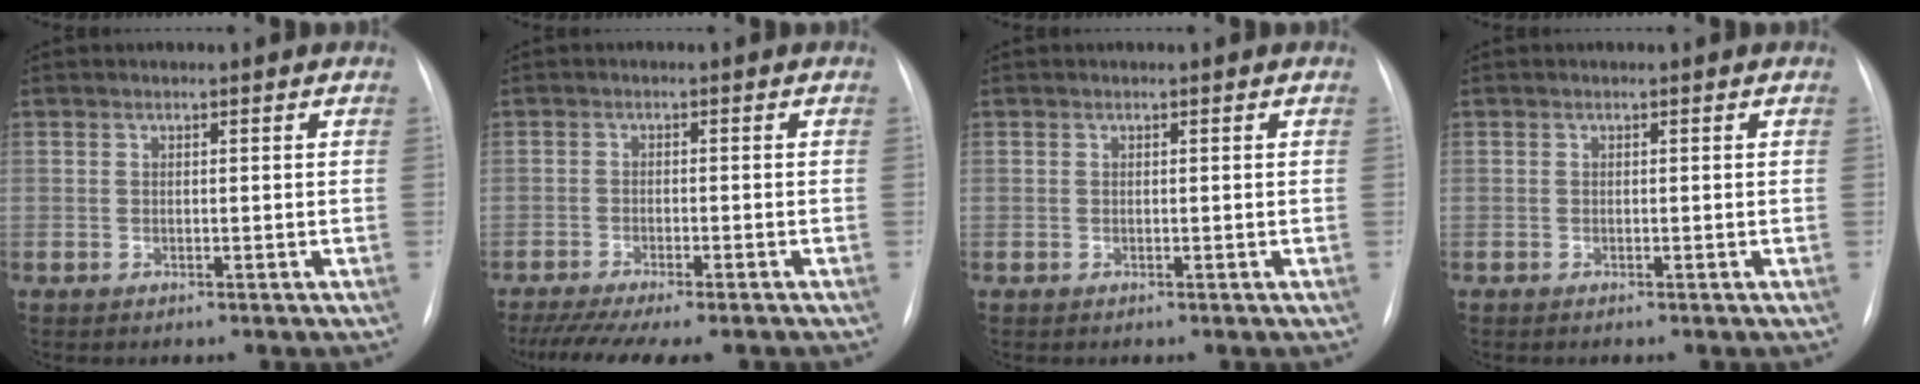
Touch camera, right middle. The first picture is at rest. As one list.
[{"total": 12.9, "force": [-10.8, 1.8, 6.7], "torque": [-0.111, -0.024, -0.157]}, {"total": 0.0}, {"total": 0.0}]